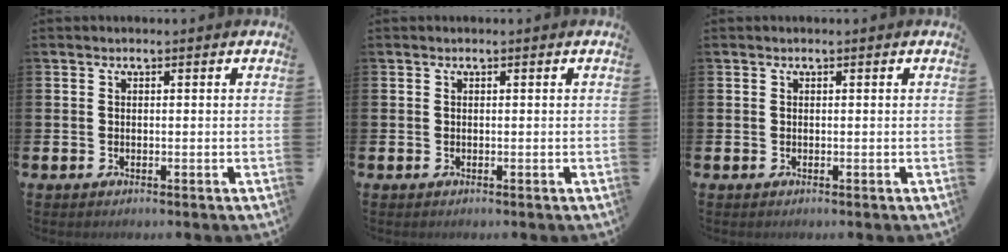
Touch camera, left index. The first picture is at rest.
{"total": 0.0}
{"total": 0.0}